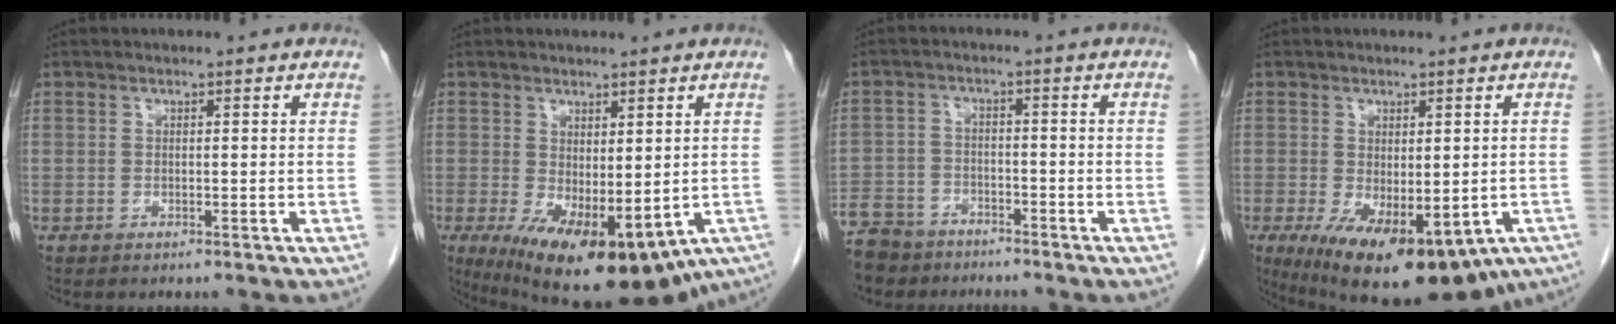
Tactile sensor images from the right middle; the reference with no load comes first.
{"total": 19.3, "force": [-10.1, 7.8, 14.5], "torque": [-0.227, -0.047, -0.118]}
{"total": 10.0, "force": [-8.1, 5.3, 2.3], "torque": [-0.063, -0.004, -0.137]}
{"total": 19.2, "force": [-11.1, 8.6, 13.2], "torque": [-0.204, -0.052, -0.136]}